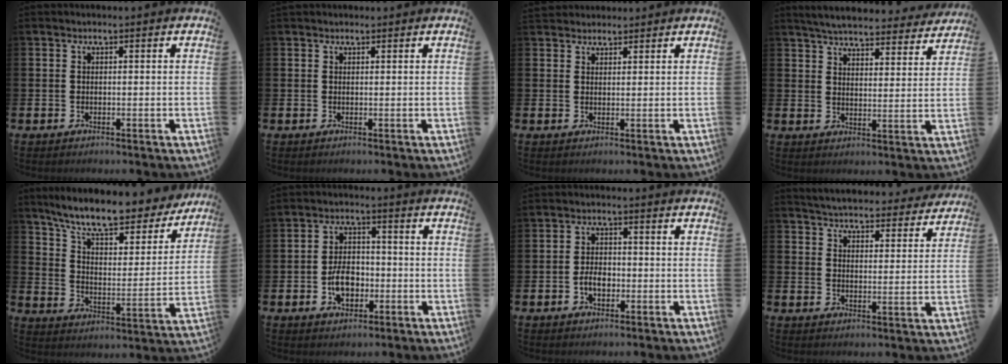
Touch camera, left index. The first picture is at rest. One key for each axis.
{"total": 0.7, "fx": 0.7, "fy": 0.3, "fz": 0.0, "tx": 0.008, "ty": -0.001, "tz": 0.011}
{"total": 2.4, "fx": 2.2, "fy": 0.7, "fz": -0.2, "tx": 0.006, "ty": -0.007, "tz": 0.040}
{"total": 5.4, "fx": 5.3, "fy": 0.6, "fz": 1.1, "tx": -0.033, "ty": -0.036, "tz": 0.088}
{"total": 9.6, "fx": 8.6, "fy": 2.0, "fz": 3.8, "tx": -0.092, "ty": -0.063, "tz": 0.142}
{"total": 5.2, "fx": -1.5, "fy": 3.5, "fz": 3.6, "tx": -0.052, "ty": 0.004, "tz": -0.030}
{"total": 3.2, "fx": -0.9, "fy": 2.0, "fz": 2.3, "tx": -0.028, "ty": -0.001, "tz": -0.021}
{"total": 5.0, "fx": 4.9, "fy": 0.8, "fz": 0.4, "tx": -0.019, "ty": -0.038, "tz": 0.083}